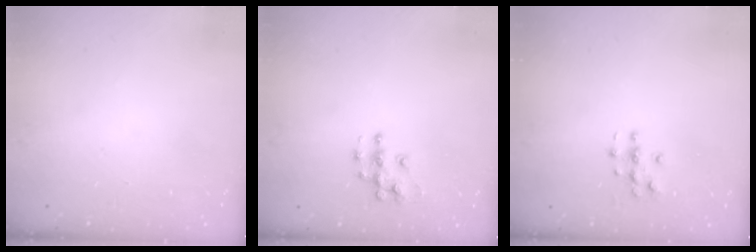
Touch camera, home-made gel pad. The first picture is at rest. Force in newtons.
{"total": 7.5, "press": 7.5, "slide": 0.4}
{"total": 3.2, "press": 3.2, "slide": 0.1}